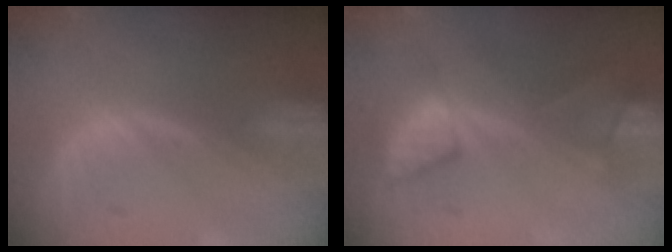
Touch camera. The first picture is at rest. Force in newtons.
{"total": 7.5, "press": 7.4, "slide": 1.5}